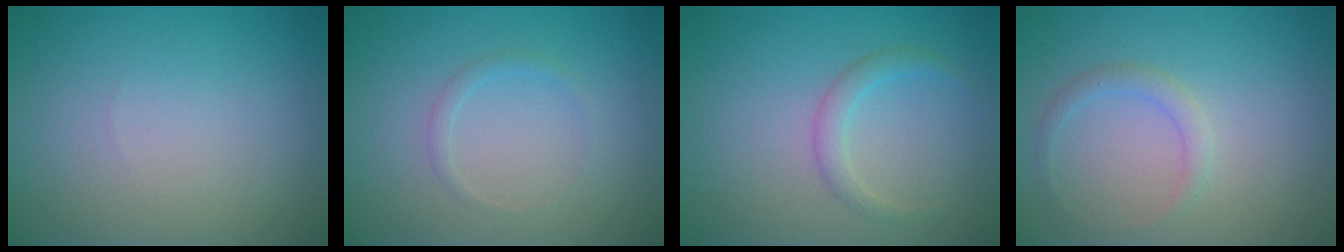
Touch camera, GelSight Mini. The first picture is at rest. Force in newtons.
{"total": 0.9, "press": 0.9, "slide": 0.0}
{"total": 1.7, "press": 1.7, "slide": 0.1}
{"total": 1.4, "press": 1.4, "slide": 0.1}